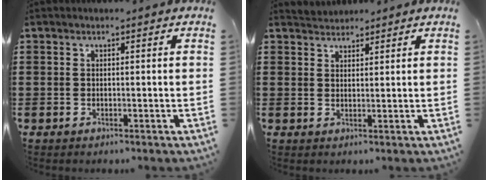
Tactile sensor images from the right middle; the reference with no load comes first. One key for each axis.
{"total": 1.5, "fx": 1.5, "fy": 0.2, "fz": -0.4, "tx": 0.003, "ty": 0.001, "tz": 0.029}